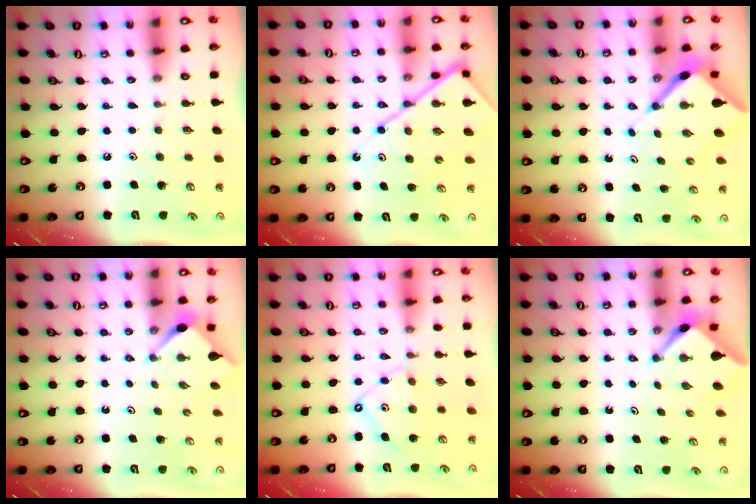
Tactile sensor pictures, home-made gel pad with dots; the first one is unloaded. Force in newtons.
{"total": 11.1, "press": 11.0, "slide": 1.3}
{"total": 7.1, "press": 7.1, "slide": 0.4}
{"total": 2.9, "press": 2.9, "slide": 0.3}
{"total": 9.2, "press": 9.2, "slide": 0.7}
{"total": 2.6, "press": 2.6, "slide": 0.3}